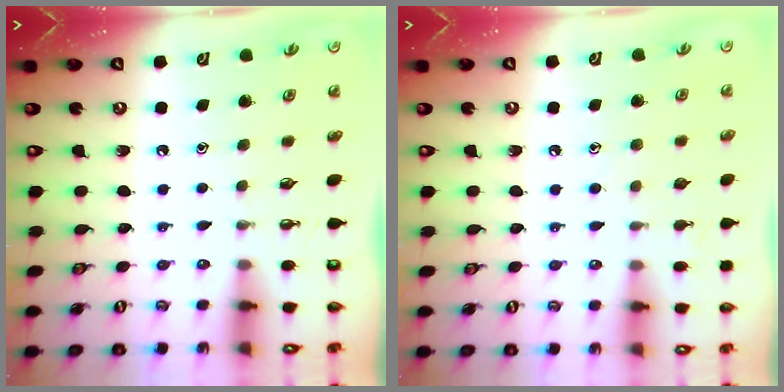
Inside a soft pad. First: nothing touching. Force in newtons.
{"total": 5.6, "press": 5.6, "slide": 0.6}